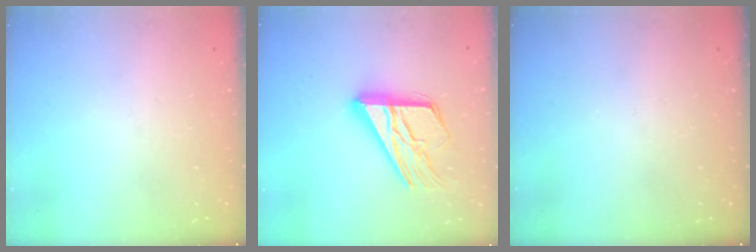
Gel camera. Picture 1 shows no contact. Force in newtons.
{"total": 20.0, "press": 20.0, "slide": 1.8}
{"total": 0.0}